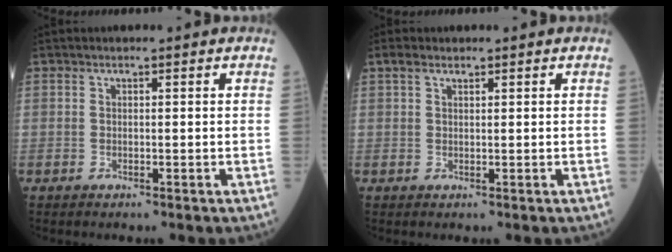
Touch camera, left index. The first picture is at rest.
{"total": 1.6, "force": [1.1, 0.6, 0.9], "torque": [-0.021, 0.014, 0.023]}